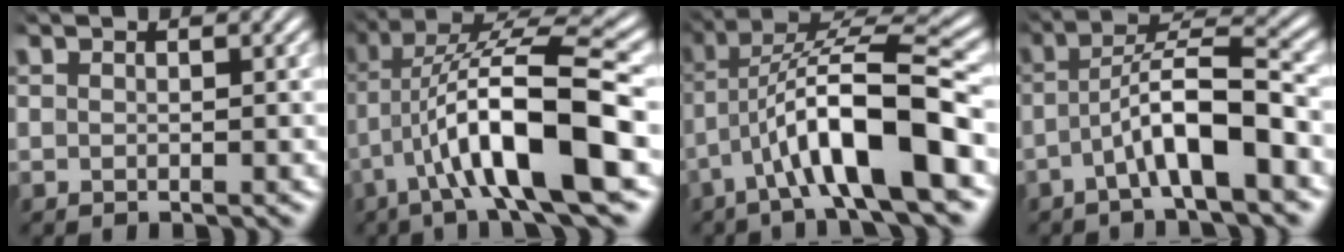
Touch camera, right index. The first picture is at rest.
{"total": 10.0, "force": [0.4, 3.4, 9.4], "torque": [-0.166, 0.001, 0.009]}
{"total": 7.9, "force": [0.0, 2.7, 7.5], "torque": [-0.130, -0.002, 0.001]}
{"total": 4.7, "force": [-1.3, 1.0, 4.4], "torque": [-0.076, 0.004, -0.025]}